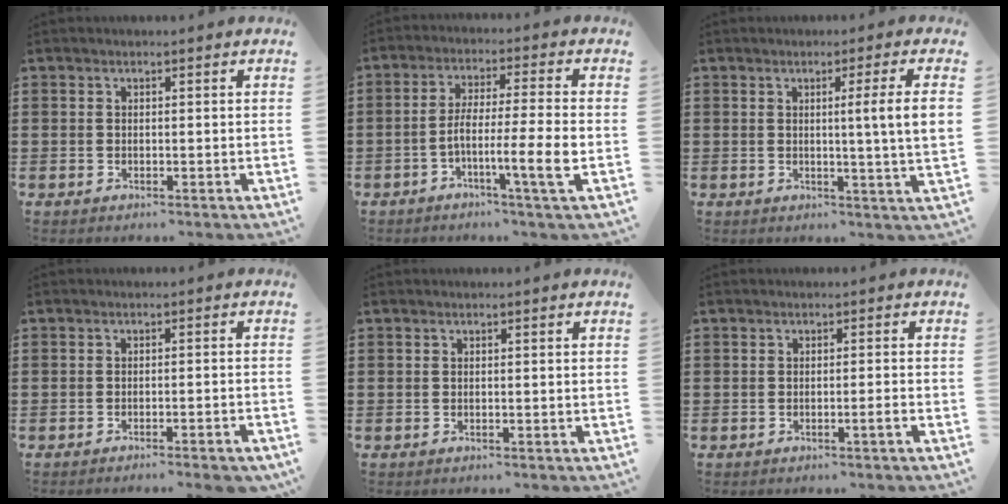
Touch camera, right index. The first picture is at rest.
{"total": 8.2, "force": [-3.0, 0.0, 7.6], "torque": [-0.136, -0.007, -0.059]}
{"total": 6.1, "force": [1.2, -1.1, 5.9], "torque": [-0.104, -0.011, 0.012]}
{"total": 1.7, "force": [-1.5, -0.2, 0.7], "torque": [-0.012, 0.000, -0.029]}
{"total": 0.0}
{"total": 1.4, "force": [-0.7, -0.3, 1.2], "torque": [-0.018, -0.006, -0.014]}